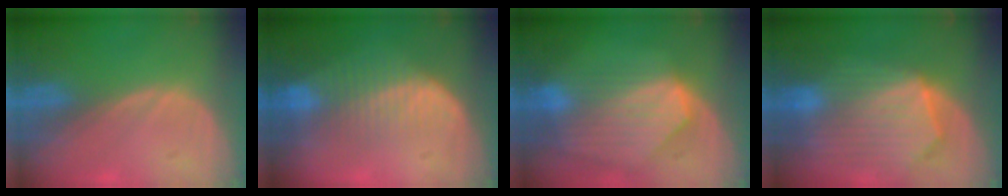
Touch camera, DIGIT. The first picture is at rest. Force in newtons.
{"total": 7.8, "press": 6.9, "slide": 3.7}
{"total": 9.2, "press": 8.1, "slide": 4.3}
{"total": 10.4, "press": 9.1, "slide": 5.1}